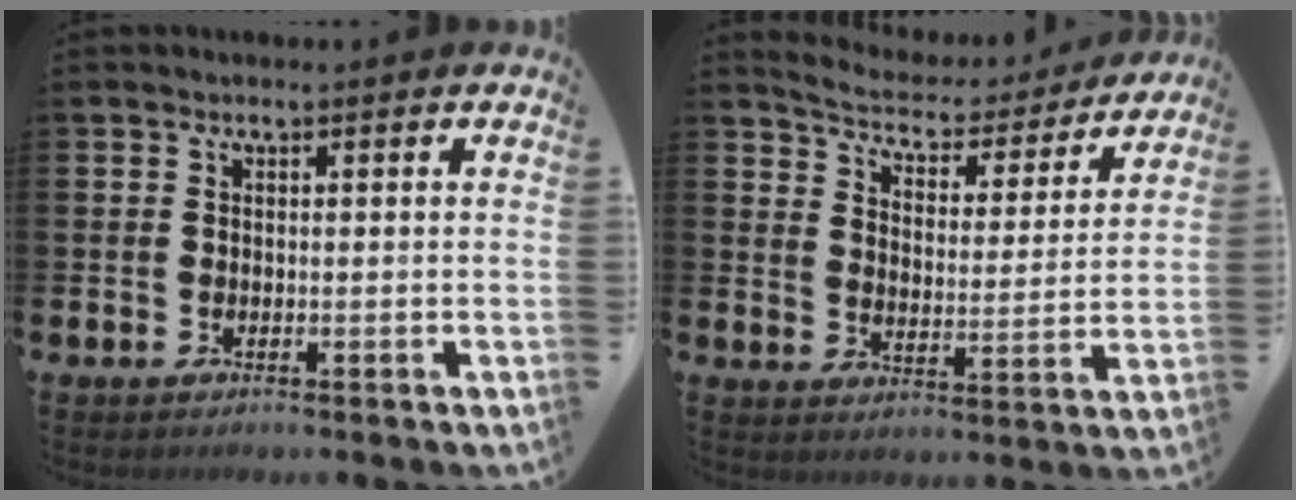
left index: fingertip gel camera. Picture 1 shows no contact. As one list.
[{"total": 5.2, "force": [4.9, 1.3, 0.7], "torque": [-0.047, -0.041, 0.080]}]